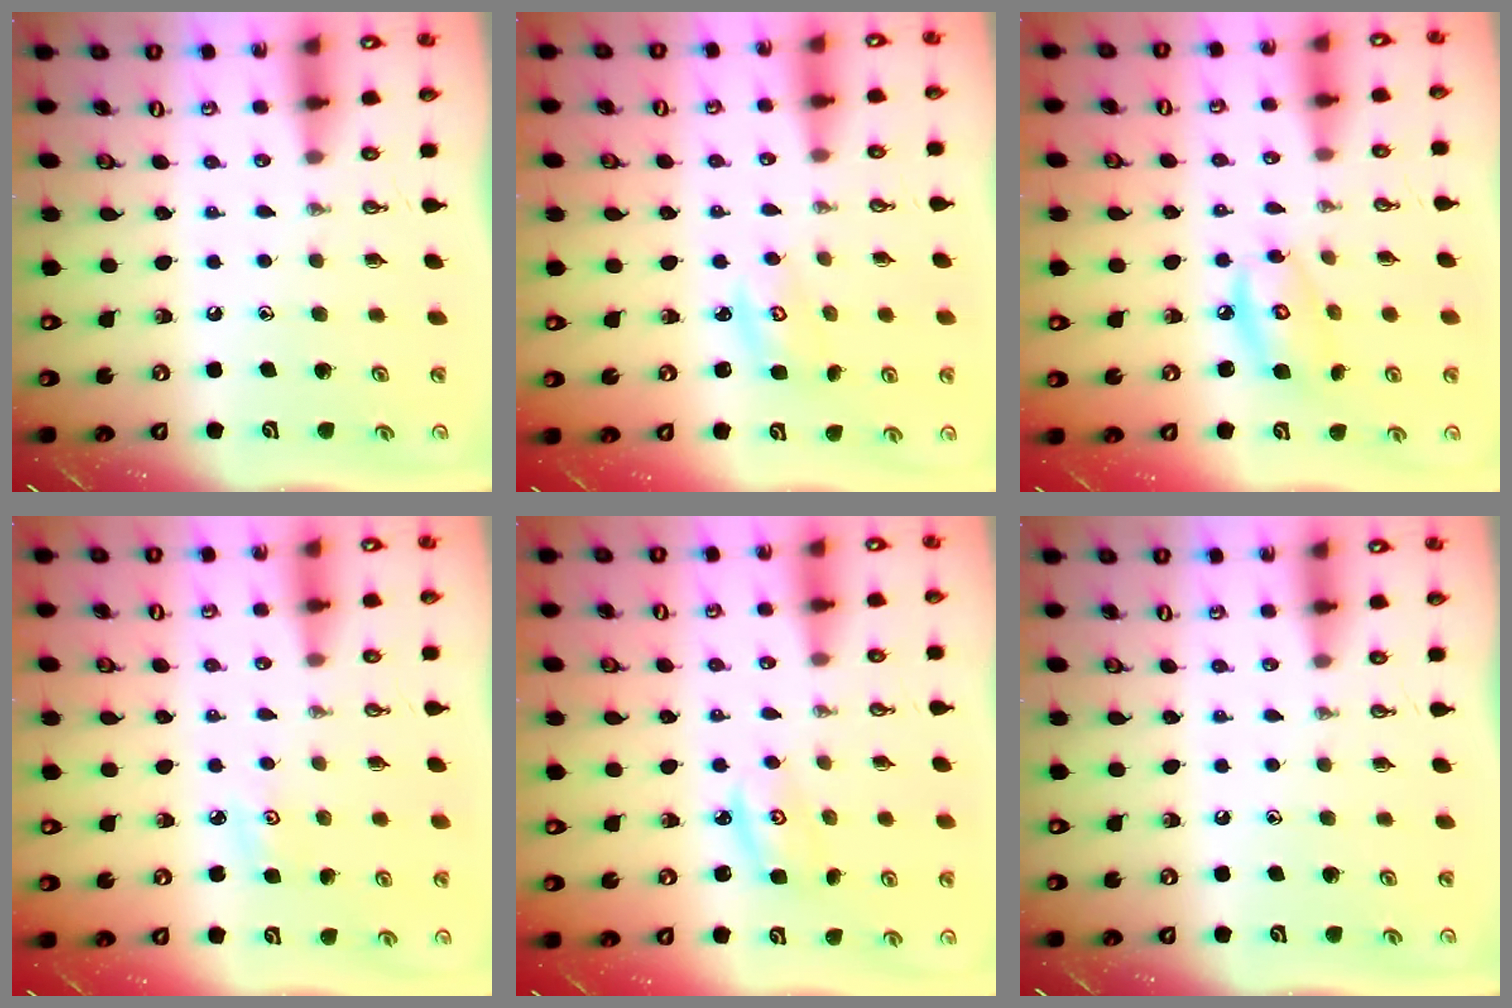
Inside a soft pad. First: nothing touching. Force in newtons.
{"total": 2.8, "press": 2.8, "slide": 0.3}
{"total": 8.7, "press": 8.7, "slide": 0.6}
{"total": 3.3, "press": 3.3, "slide": 0.3}
{"total": 2.7, "press": 2.6, "slide": 0.3}
{"total": 0.0}